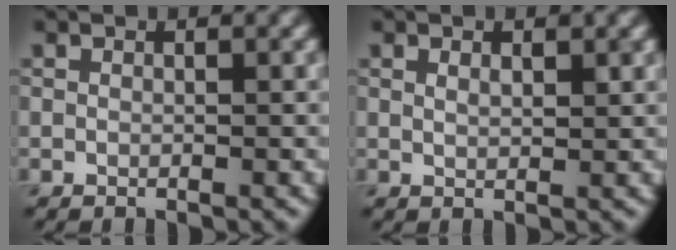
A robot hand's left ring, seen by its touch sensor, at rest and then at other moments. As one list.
[{"total": 1.4, "force": [0.8, 0.5, 1.1], "torque": [-0.019, -0.003, 0.015]}]